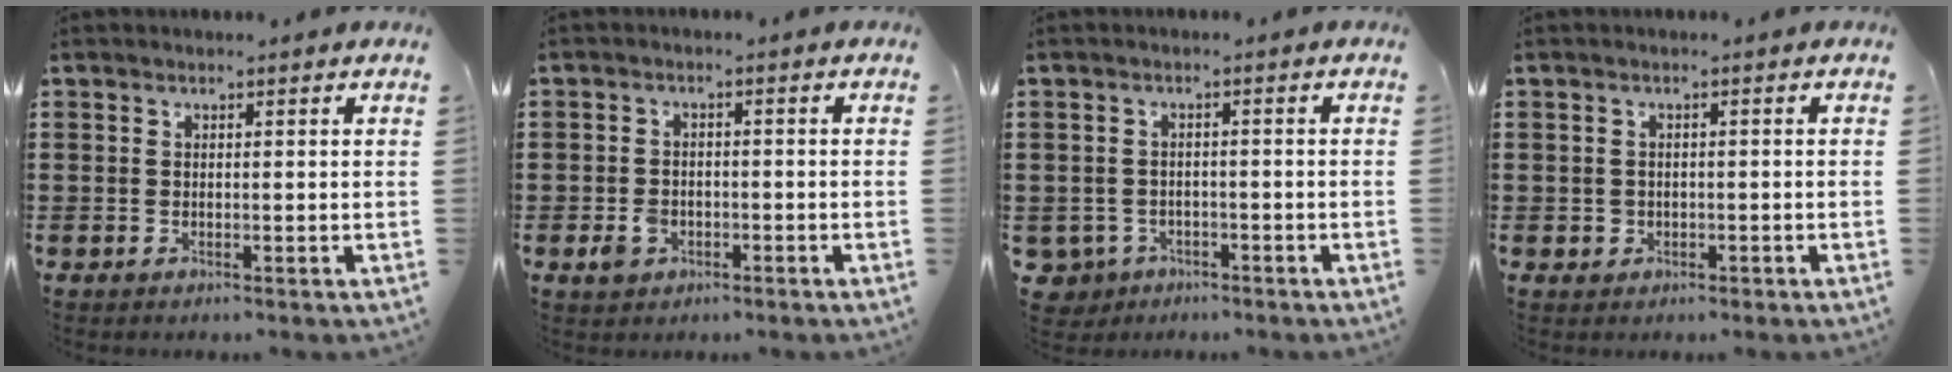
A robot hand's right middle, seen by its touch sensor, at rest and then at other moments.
{"total": 3.1, "force": [-1.3, 2.1, 1.8], "torque": [-0.047, -0.003, -0.028]}
{"total": 2.2, "force": [-1.7, 1.3, 0.1], "torque": [-0.017, 0.000, -0.042]}
{"total": 1.1, "force": [-0.2, 1.0, 0.1], "torque": [-0.006, 0.006, -0.008]}